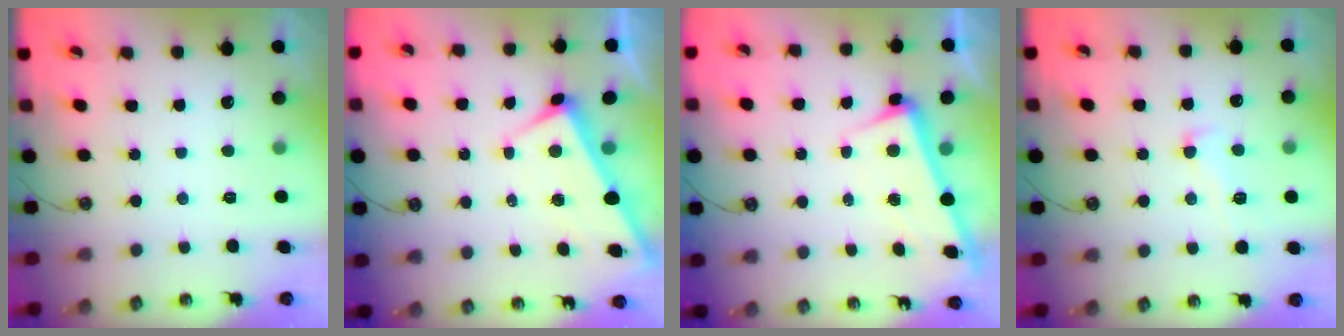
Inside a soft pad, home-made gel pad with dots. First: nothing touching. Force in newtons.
{"total": 2.8, "press": 2.7, "slide": 0.6}
{"total": 3.1, "press": 2.9, "slide": 1.1}
{"total": 1.7, "press": 1.4, "slide": 0.9}